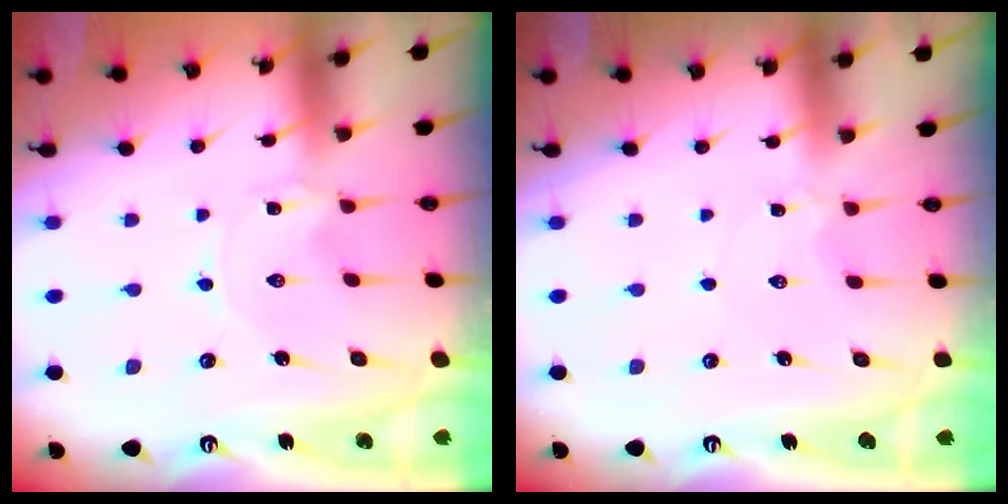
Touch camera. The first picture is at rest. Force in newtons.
{"total": 2.8, "press": 2.8, "slide": 0.3}